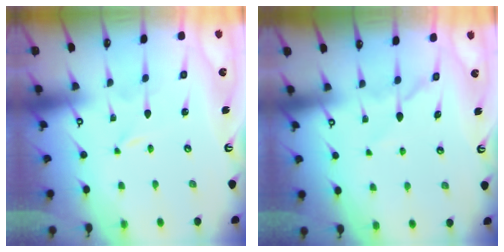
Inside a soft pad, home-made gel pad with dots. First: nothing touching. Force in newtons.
{"total": 5.0, "press": 5.0, "slide": 0.4}